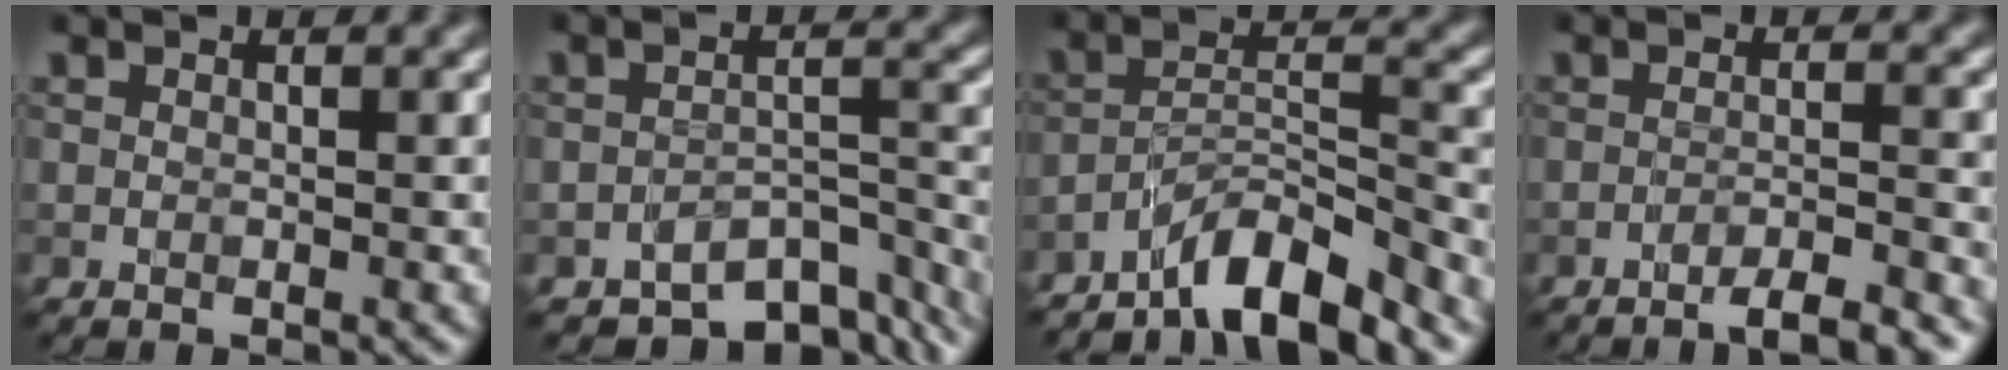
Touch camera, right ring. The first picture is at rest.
{"total": 6.7, "force": [-5.6, 2.6, 2.6], "torque": [-0.023, -0.012, -0.083]}
{"total": 6.8, "force": [-5.7, 1.0, 3.5], "torque": [-0.050, 0.009, -0.101]}
{"total": 3.9, "force": [-3.0, 0.4, 2.4], "torque": [-0.030, 0.010, -0.052]}